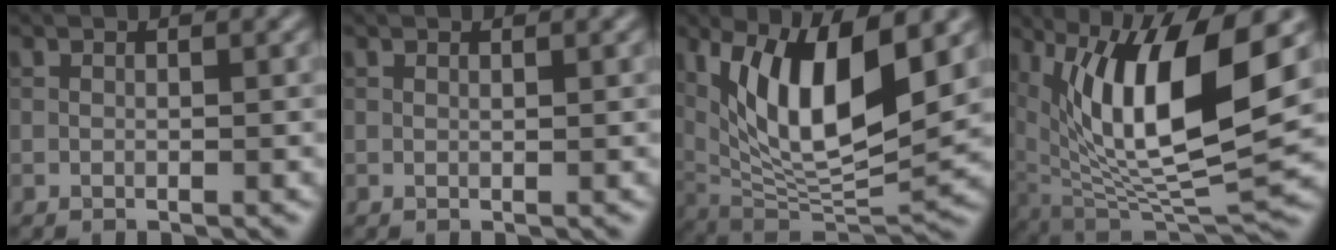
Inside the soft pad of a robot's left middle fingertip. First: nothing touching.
{"total": 0.0}
{"total": 11.5, "force": [3.4, 4.1, 10.3], "torque": [-0.174, -0.011, 0.064]}
{"total": 13.1, "force": [3.9, 4.0, 11.8], "torque": [-0.208, -0.009, 0.076]}